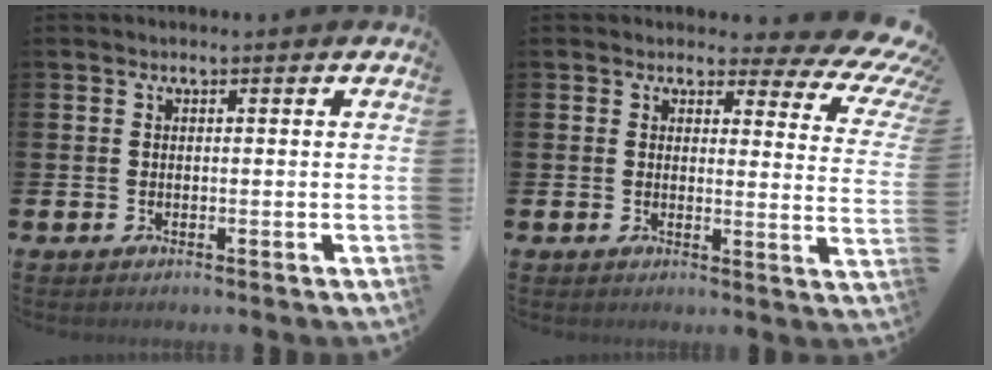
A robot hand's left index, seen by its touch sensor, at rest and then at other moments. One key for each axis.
{"total": 4.1, "fx": 3.1, "fy": 2.0, "fz": 1.8, "tx": -0.021, "ty": -0.038, "tz": 0.043}